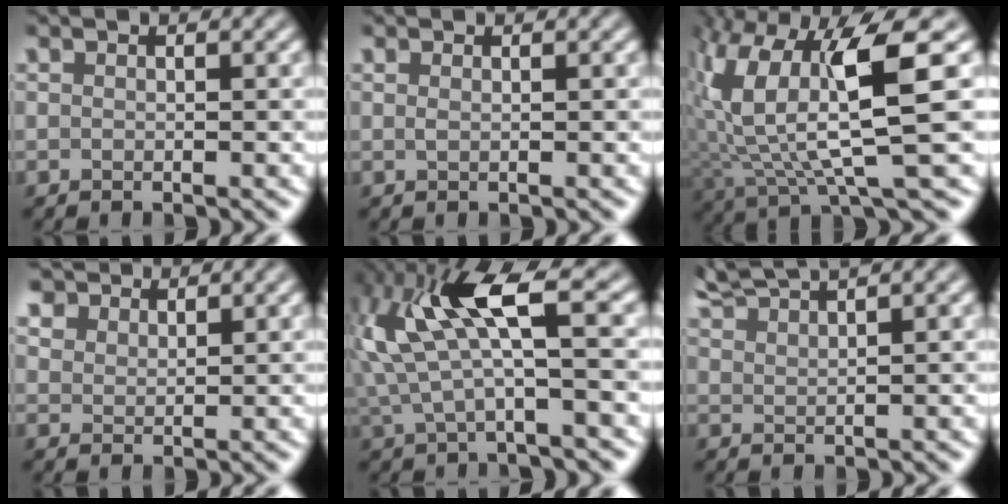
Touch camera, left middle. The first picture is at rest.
{"total": 0.5, "force": [0.3, 0.2, 0.4], "torque": [-0.010, -0.001, 0.003]}
{"total": 9.7, "force": [2.4, 2.4, 9.1], "torque": [-0.180, -0.007, 0.048]}
{"total": 3.6, "force": [3.0, 1.7, 0.8], "torque": [-0.030, -0.011, 0.067]}
{"total": 7.5, "force": [2.5, 1.9, 6.9], "torque": [-0.154, 0.007, 0.049]}
{"total": 4.4, "force": [4.0, 0.5, 1.7], "torque": [-0.027, 0.018, 0.069]}